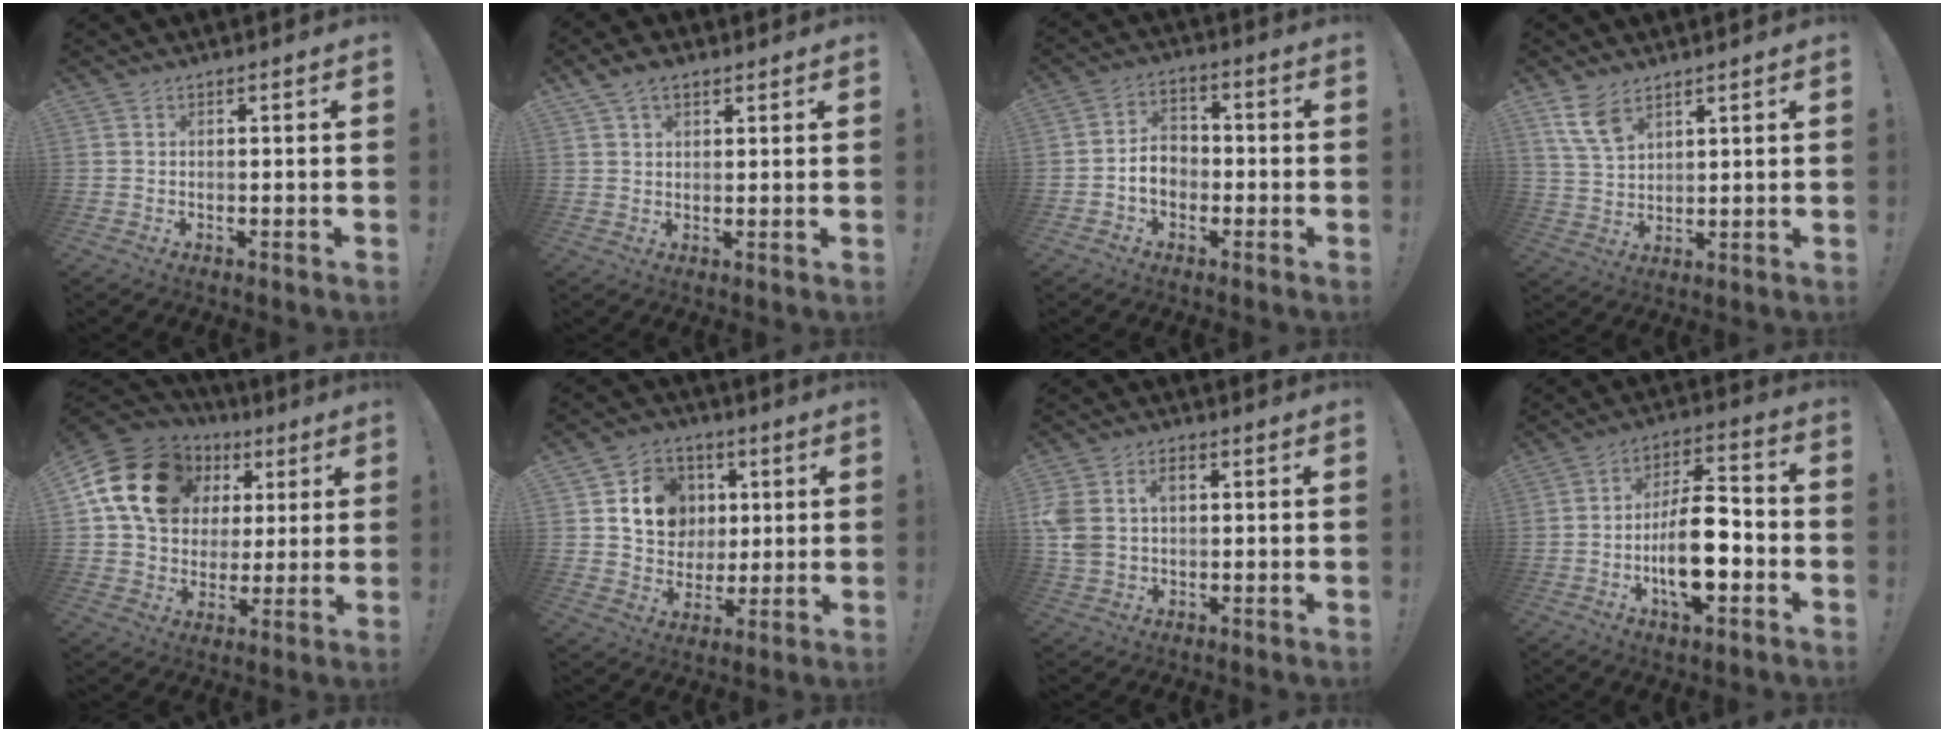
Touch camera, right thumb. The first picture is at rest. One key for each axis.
{"total": 5.1, "fx": 3.1, "fy": 3.0, "fz": 2.7, "tx": -0.045, "ty": -0.007, "tz": 0.060}
{"total": 7.6, "fx": -1.8, "fy": 5.8, "fz": 4.6, "tx": -0.078, "ty": 0.013, "tz": -0.031}
{"total": 8.1, "fx": 5.3, "fy": 4.1, "fz": 4.6, "tx": -0.085, "ty": -0.023, "tz": 0.103}
{"total": 21.5, "fx": 7.3, "fy": 15.9, "fz": 12.4, "tx": -0.207, "ty": -0.015, "tz": 0.153}
{"total": 13.7, "fx": 3.6, "fy": 11.9, "fz": 5.8, "tx": -0.083, "ty": -0.004, "tz": 0.081}
{"total": 7.8, "fx": 1.6, "fy": 5.9, "fz": 4.8, "tx": -0.103, "ty": 0.003, "tz": 0.028}
{"total": 16.1, "fx": -4.7, "fy": 6.9, "fz": 13.8, "tx": -0.246, "ty": 0.020, "tz": -0.077}